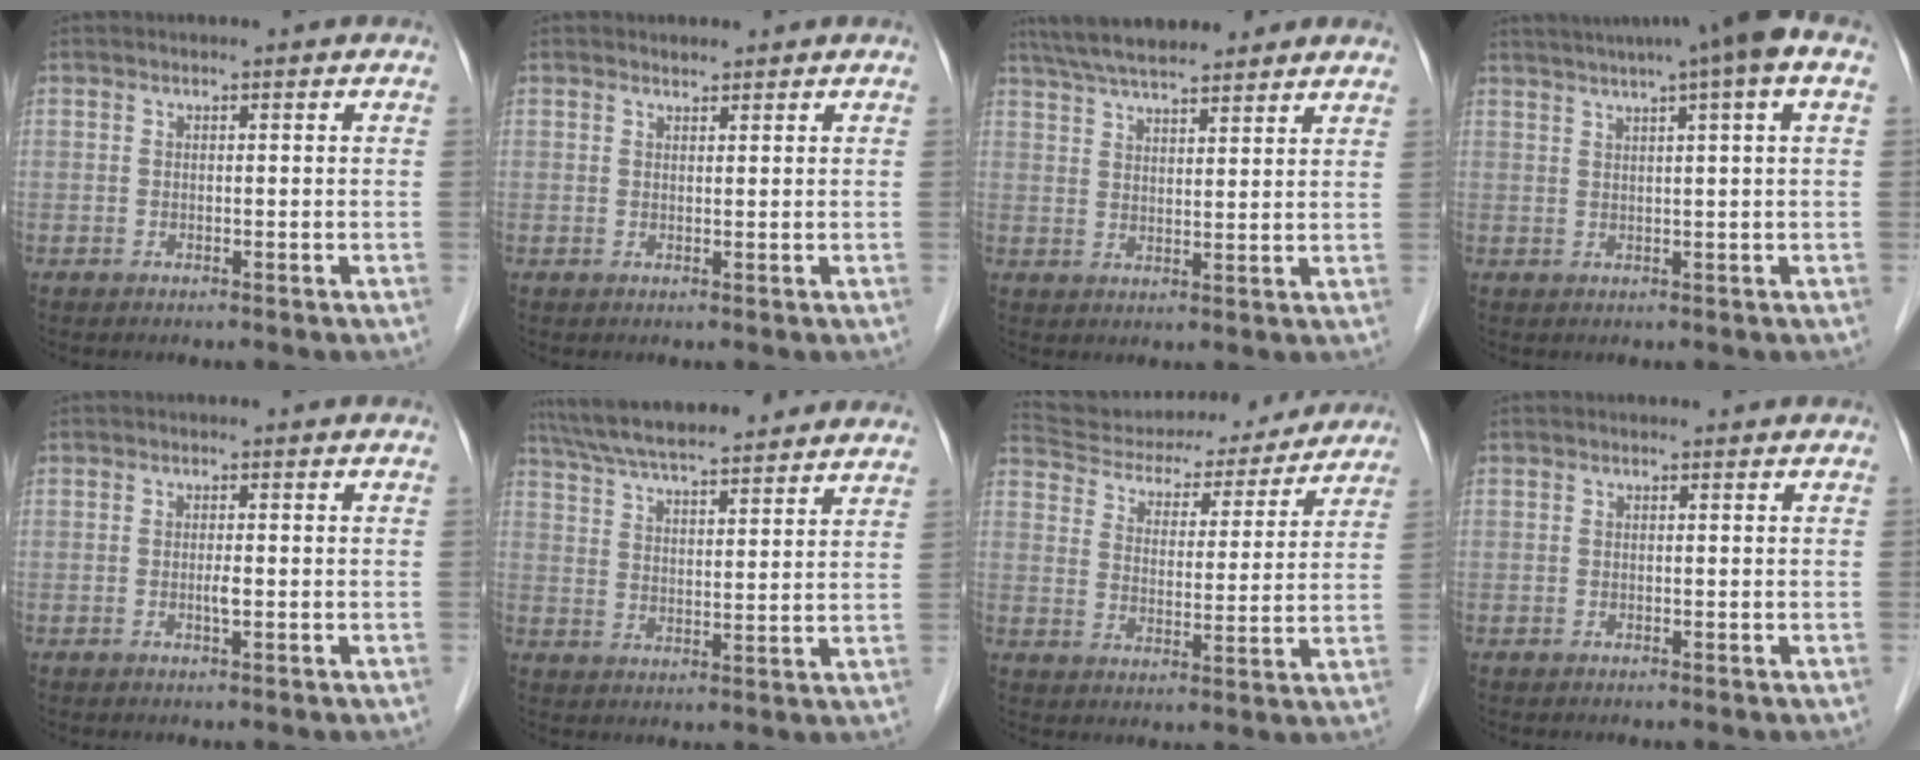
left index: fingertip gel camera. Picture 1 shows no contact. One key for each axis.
{"total": 0.8, "fx": 0.8, "fy": 0.2, "fz": 0.0, "tx": -0.009, "ty": -0.002, "tz": 0.015}
{"total": 12.7, "fx": 11.0, "fy": 2.0, "fz": 6.0, "tx": -0.102, "ty": 0.032, "tz": 0.172}
{"total": 10.5, "fx": 6.7, "fy": -0.4, "fz": 8.1, "tx": -0.130, "ty": 0.036, "tz": 0.087}
{"total": 1.0, "fx": -0.1, "fy": 0.0, "fz": 1.0, "tx": -0.021, "ty": -0.003, "tz": -0.001}
{"total": 21.7, "fx": 19.2, "fy": 2.8, "fz": 9.7, "tx": -0.160, "ty": 0.047, "tz": 0.276}
{"total": 21.7, "fx": 20.2, "fy": 5.9, "fz": 5.6, "tx": -0.095, "ty": 0.009, "tz": 0.275}
{"total": 0.5, "fx": 0.5, "fy": 0.0, "fz": 0.0, "tx": -0.002, "ty": 0.001, "tz": 0.007}